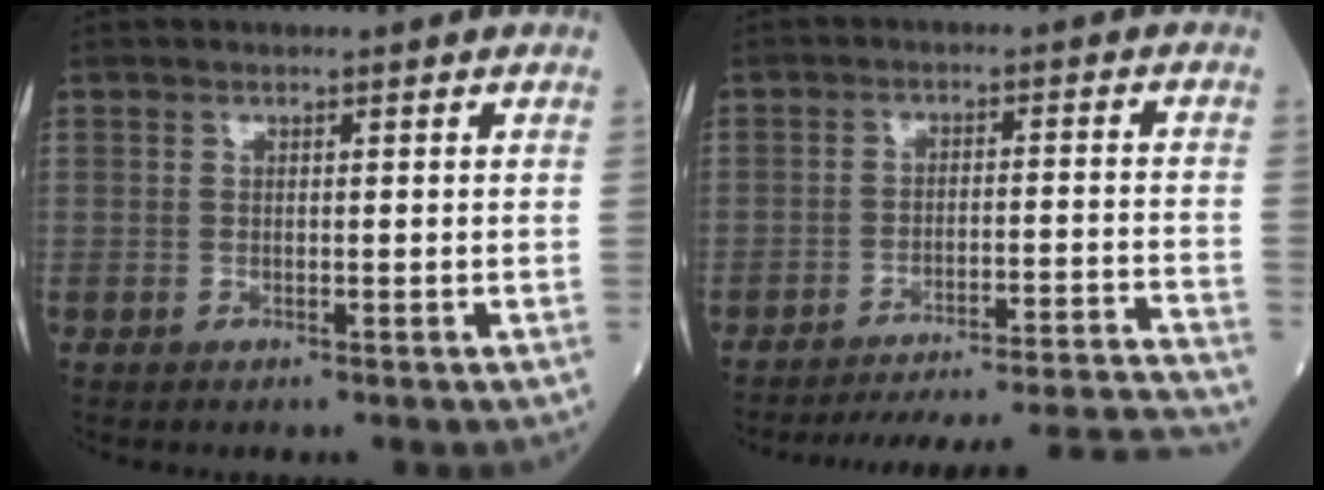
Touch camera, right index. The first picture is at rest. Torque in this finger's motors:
{"motor_torque": [0.00, -0.23, 0.09, 0.08]}